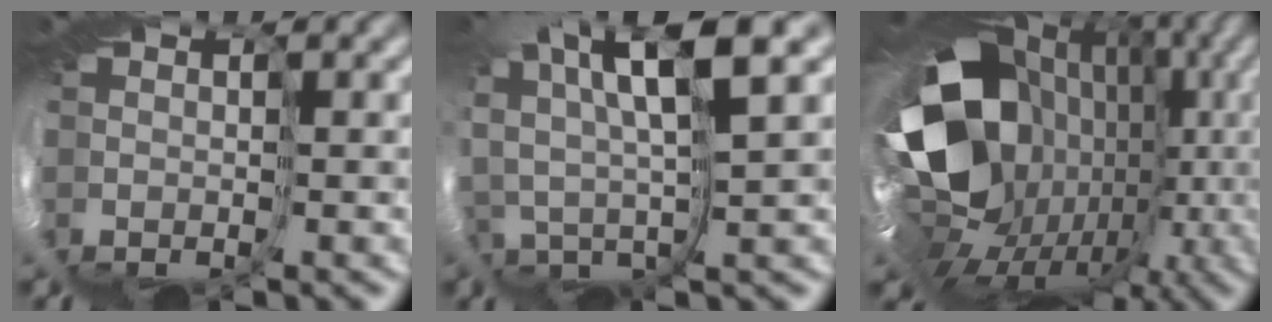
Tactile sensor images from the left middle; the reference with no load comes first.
{"total": 6.5, "force": [5.0, -0.6, 4.0], "torque": [-0.075, 0.024, 0.074]}
{"total": 15.6, "force": [0.3, 12.6, 9.2], "torque": [-0.147, -0.009, -0.006]}